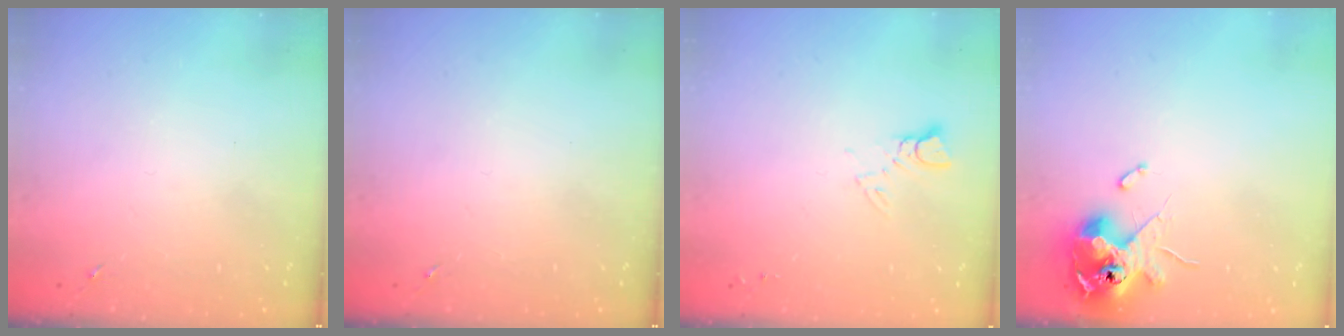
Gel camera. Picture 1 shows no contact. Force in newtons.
{"total": 0.0}
{"total": 4.1, "press": 4.1, "slide": 0.4}
{"total": 11.6, "press": 11.4, "slide": 2.1}